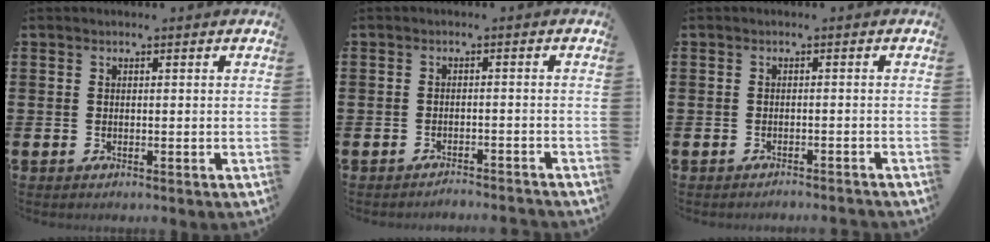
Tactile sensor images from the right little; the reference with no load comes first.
{"total": 1.5, "force": [-1.5, -0.1, -0.1], "torque": [-0.002, 0.004, -0.032]}
{"total": 1.0, "force": [-1.0, -0.1, 0.0], "torque": [0.000, 0.001, -0.020]}